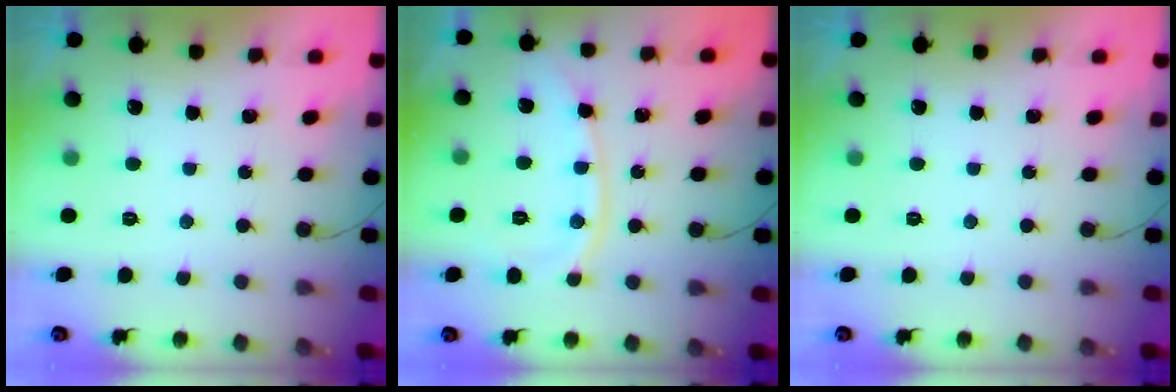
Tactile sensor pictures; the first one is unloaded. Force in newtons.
{"total": 8.7, "press": 8.7, "slide": 0.5}
{"total": 0.0}